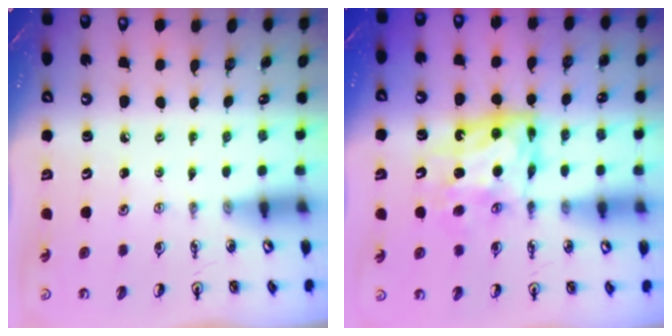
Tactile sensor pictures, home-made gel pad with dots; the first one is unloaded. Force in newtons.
{"total": 10.2, "press": 10.2, "slide": 0.9}